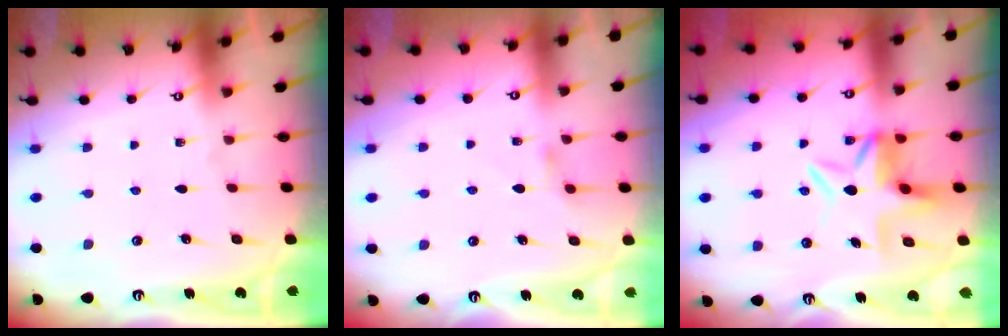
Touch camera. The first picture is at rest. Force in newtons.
{"total": 2.5, "press": 2.5, "slide": 0.5}
{"total": 6.5, "press": 6.0, "slide": 2.6}